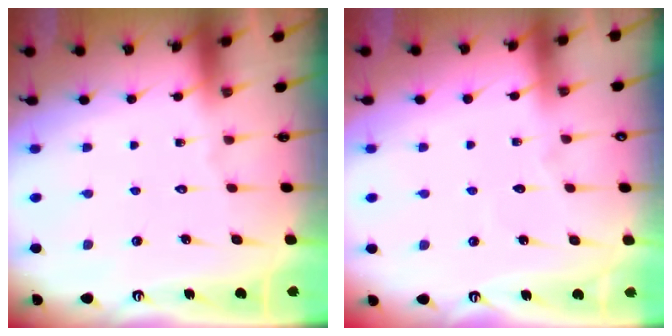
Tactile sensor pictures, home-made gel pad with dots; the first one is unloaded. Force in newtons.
{"total": 2.6, "press": 2.6, "slide": 0.4}